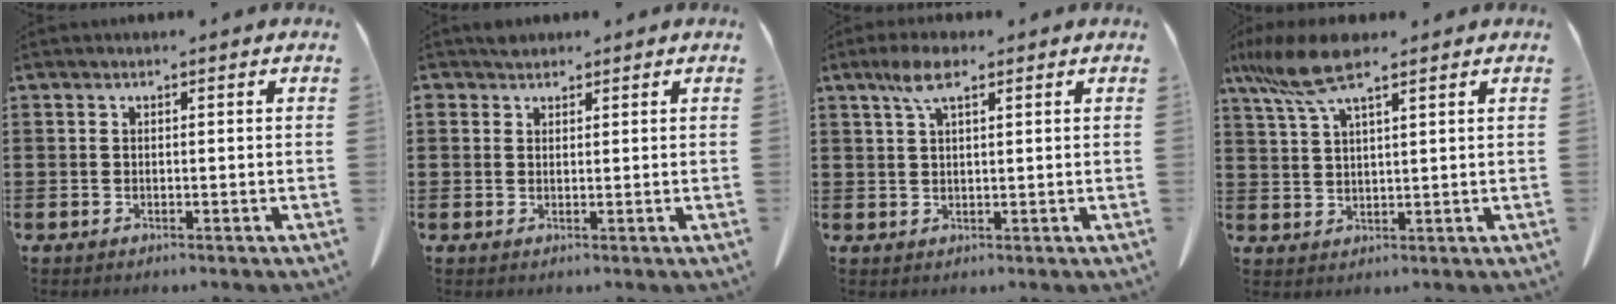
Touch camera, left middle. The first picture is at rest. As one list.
[{"total": 1.4, "force": [1.2, 0.7, 0.0], "torque": [-0.005, 0.001, 0.024]}, {"total": 5.0, "force": [2.6, 1.4, 4.0], "torque": [-0.086, 0.007, 0.044]}, {"total": 7.8, "force": [5.2, 1.7, 5.5], "torque": [-0.136, -0.011, 0.090]}]